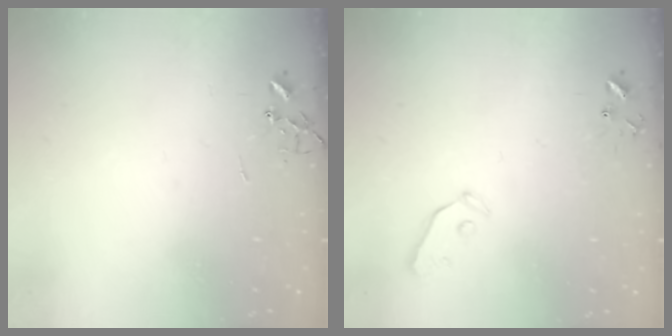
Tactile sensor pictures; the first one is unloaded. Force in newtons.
{"total": 3.2, "press": 3.2, "slide": 0.4}